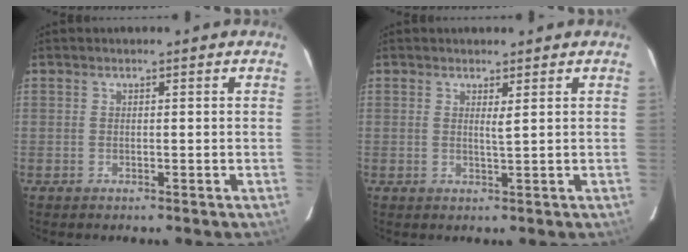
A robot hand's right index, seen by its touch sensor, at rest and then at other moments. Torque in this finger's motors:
{"motor_torque": [-0.20, 0.01, -0.03, 0.00]}